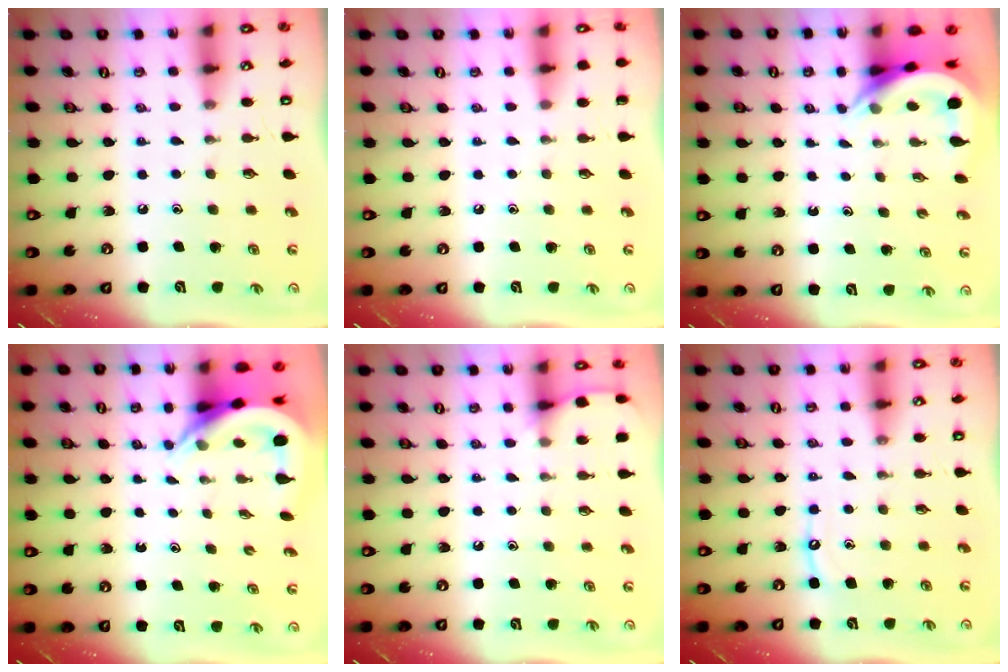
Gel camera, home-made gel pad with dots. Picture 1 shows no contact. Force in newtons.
{"total": 0.0}
{"total": 5.0, "press": 5.0, "slide": 0.3}
{"total": 5.7, "press": 5.6, "slide": 0.7}
{"total": 5.0, "press": 5.0, "slide": 0.7}
{"total": 5.9, "press": 5.9, "slide": 0.6}